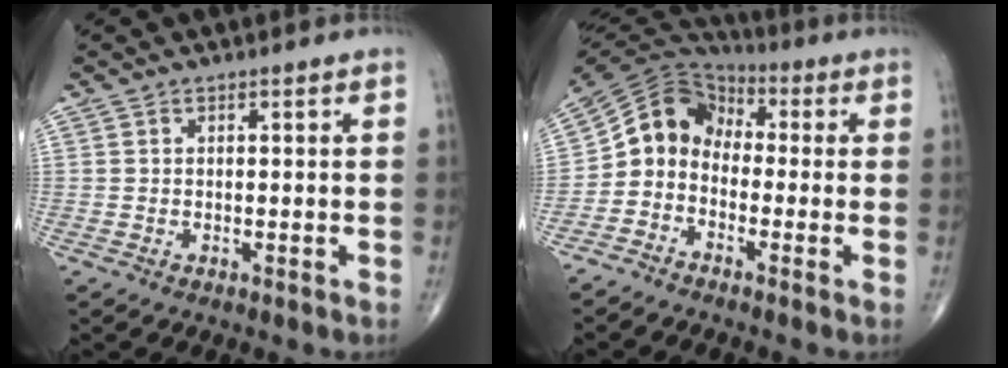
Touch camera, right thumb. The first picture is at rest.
{"total": 9.5, "force": [-2.2, 7.9, 4.8], "torque": [-0.071, 0.064, -0.061]}